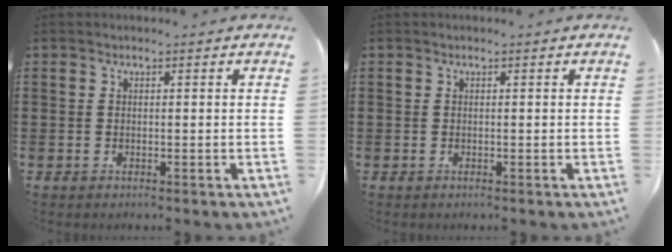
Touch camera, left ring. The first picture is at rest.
{"total": 0.0}